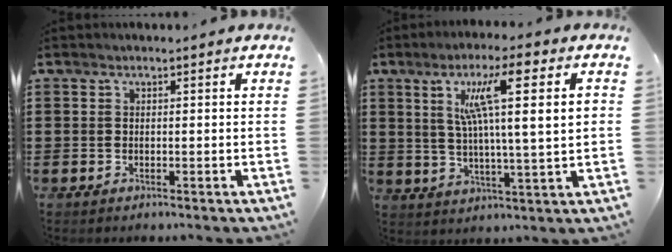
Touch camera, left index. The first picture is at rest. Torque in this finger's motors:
{"motor_torque": [2.14, 0.00, 0.54, 0.21]}